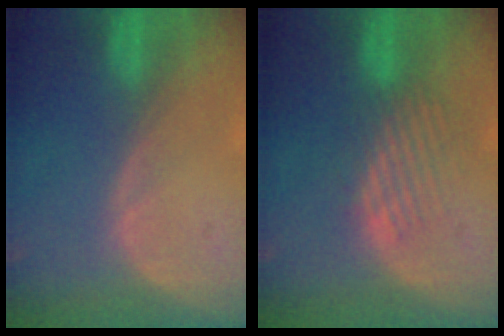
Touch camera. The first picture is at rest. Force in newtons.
{"total": 4.0, "press": 4.0, "slide": 0.4}